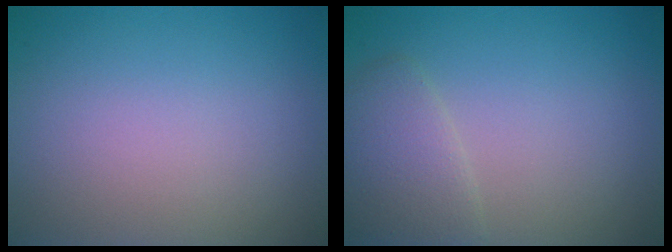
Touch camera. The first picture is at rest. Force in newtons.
{"total": 2.8, "press": 2.8, "slide": 0.2}